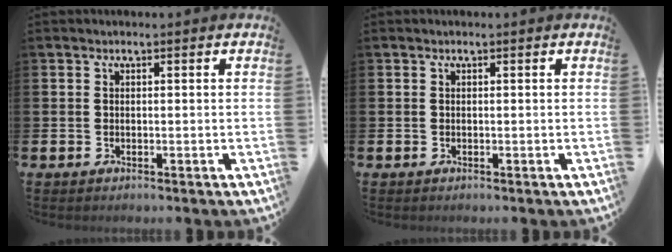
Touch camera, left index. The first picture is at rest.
{"total": 0.0}